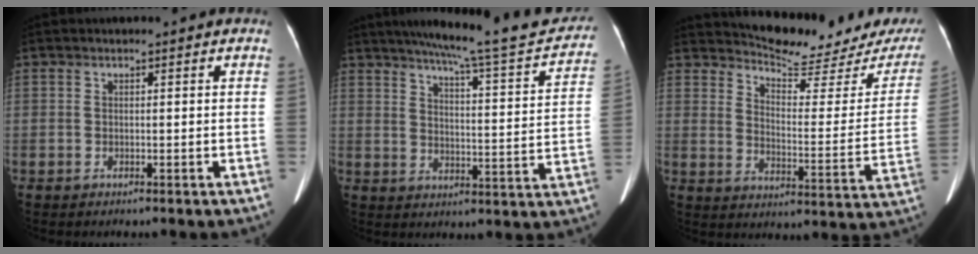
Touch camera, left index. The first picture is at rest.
{"total": 20.4, "force": [18.1, 1.8, 9.3], "torque": [-0.127, -0.024, 0.229]}
{"total": 16.6, "force": [15.6, 1.5, 5.4], "torque": [-0.072, -0.078, 0.195]}